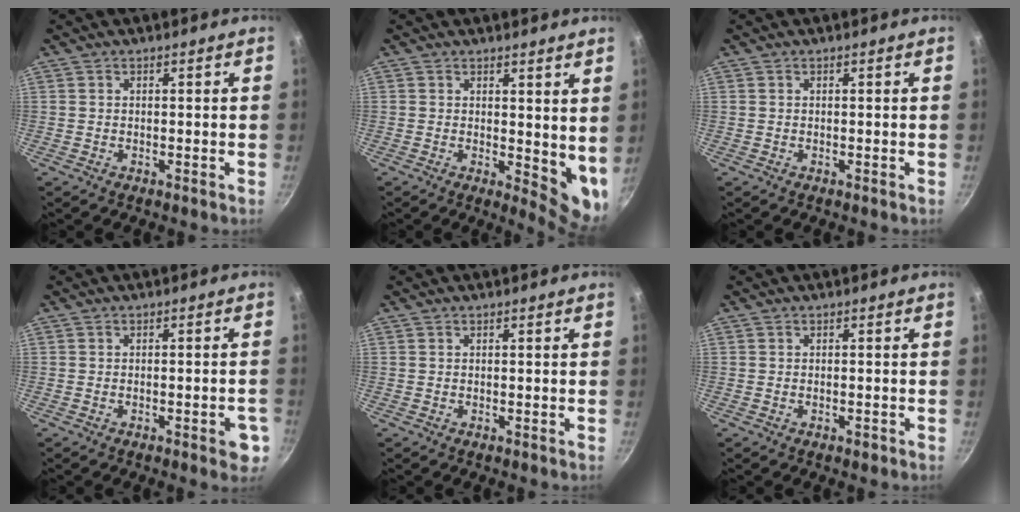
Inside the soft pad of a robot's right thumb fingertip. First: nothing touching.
{"total": 7.3, "force": [1.9, 3.5, 6.1], "torque": [-0.062, -0.024, 0.030]}
{"total": 0.0}
{"total": 4.6, "force": [-1.9, 1.5, 3.9], "torque": [-0.033, 0.006, -0.024]}
{"total": 0.0}
{"total": 1.0, "force": [-0.6, 0.4, 0.7], "torque": [-0.012, 0.002, -0.009]}